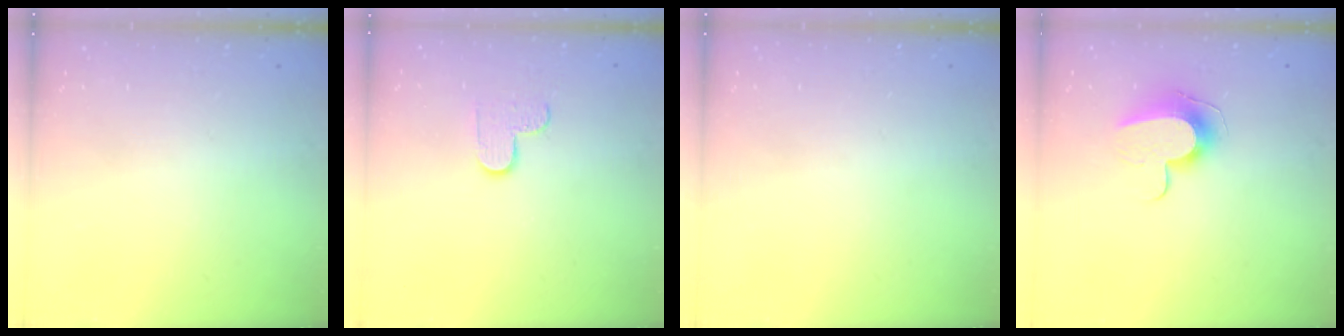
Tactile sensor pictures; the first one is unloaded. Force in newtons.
{"total": 5.9, "press": 5.8, "slide": 0.6}
{"total": 0.0}
{"total": 10.1, "press": 10.1, "slide": 0.3}